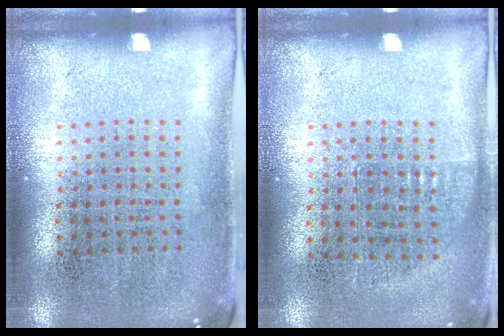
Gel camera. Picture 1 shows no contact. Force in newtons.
{"total": 0.7, "press": 0.7, "slide": 0.2}